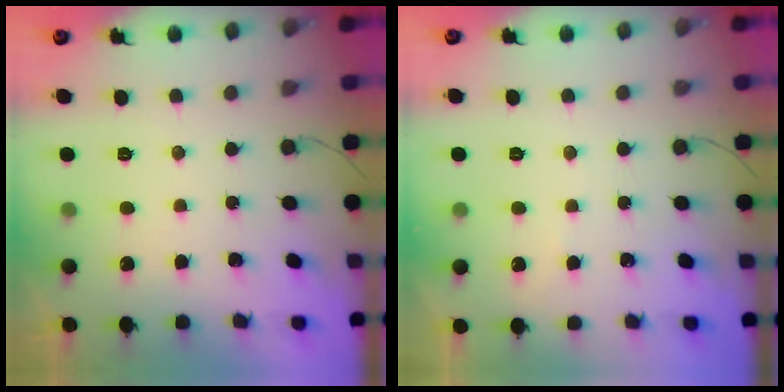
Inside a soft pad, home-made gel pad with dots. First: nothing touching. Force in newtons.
{"total": 2.1, "press": 2.1, "slide": 0.3}